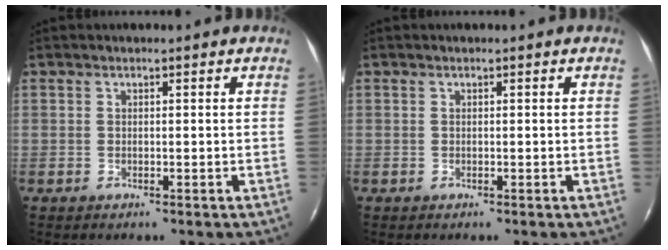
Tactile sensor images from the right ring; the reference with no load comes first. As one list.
[{"total": 0.0}]